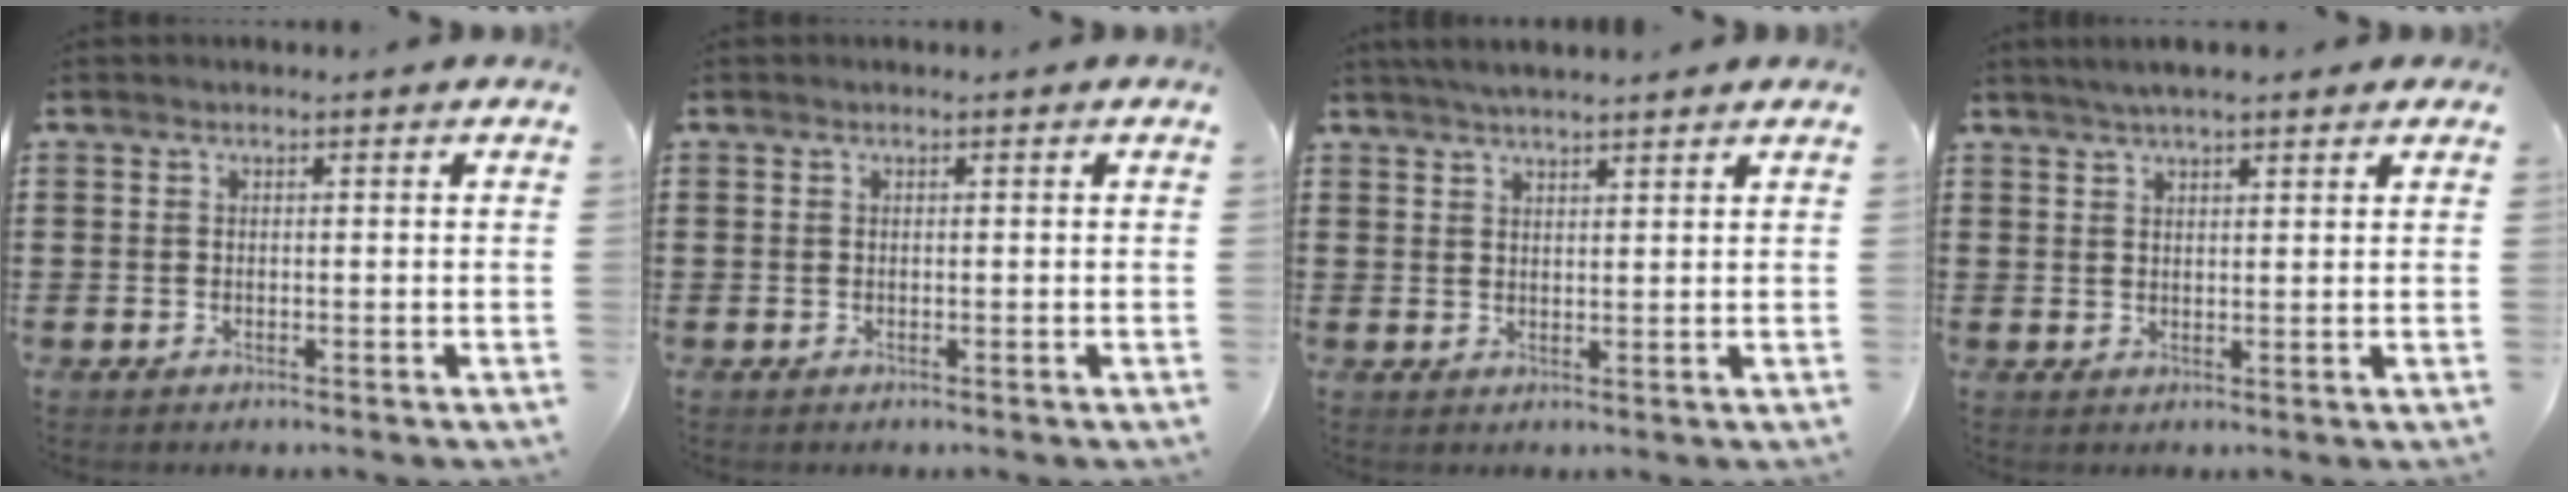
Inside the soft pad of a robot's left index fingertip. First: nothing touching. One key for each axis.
{"total": 0.0}
{"total": 2.8, "fx": 2.7, "fy": -0.1, "fz": 0.9, "tx": -0.023, "ty": 0.001, "tz": 0.050}
{"total": 3.3, "fx": 2.7, "fy": 0.6, "fz": 1.9, "tx": -0.041, "ty": 0.006, "tz": 0.049}